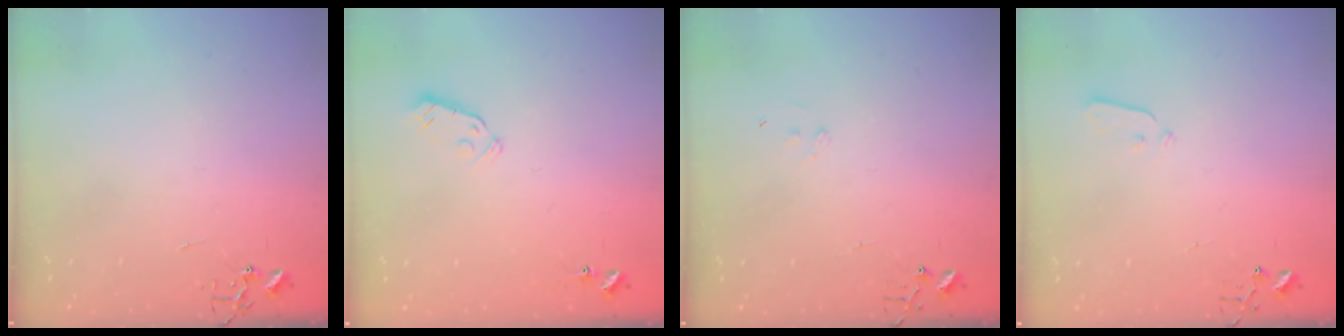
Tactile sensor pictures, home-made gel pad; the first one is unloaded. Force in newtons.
{"total": 3.6, "press": 3.4, "slide": 0.9}
{"total": 6.8, "press": 6.8, "slide": 0.5}
{"total": 3.6, "press": 3.6, "slide": 0.6}